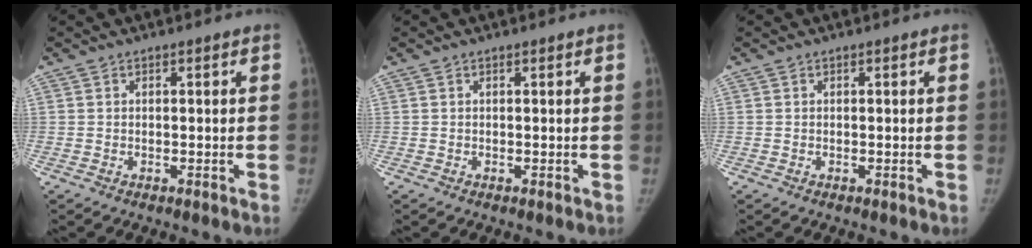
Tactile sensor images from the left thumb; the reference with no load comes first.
{"total": 0.0}
{"total": 0.0}